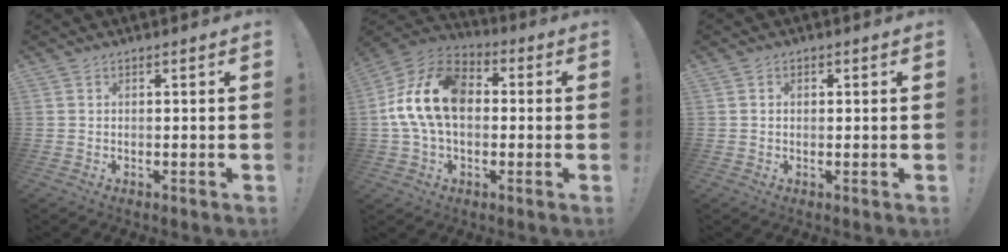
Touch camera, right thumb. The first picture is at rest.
{"total": 18.7, "force": [1.5, 12.6, 13.8], "torque": [-0.256, 0.020, 0.032]}
{"total": 0.8, "force": [0.2, 0.6, 0.5], "torque": [-0.003, -0.001, 0.002]}